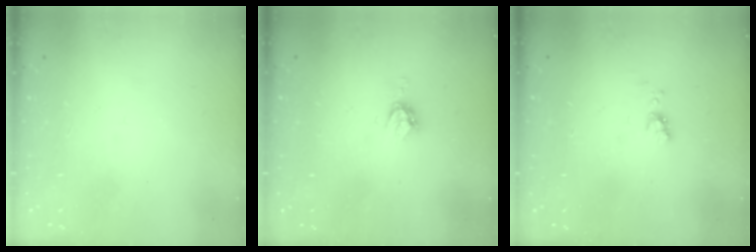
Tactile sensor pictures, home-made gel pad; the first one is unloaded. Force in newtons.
{"total": 4.9, "press": 4.9, "slide": 0.1}
{"total": 3.9, "press": 3.9, "slide": 0.6}